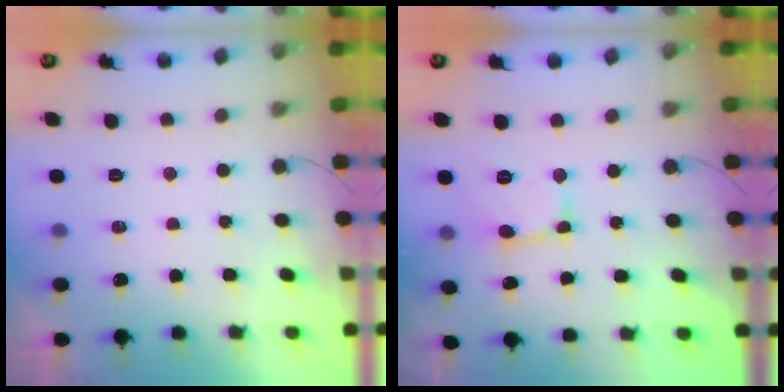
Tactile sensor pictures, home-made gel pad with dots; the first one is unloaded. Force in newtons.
{"total": 4.0, "press": 3.9, "slide": 0.6}